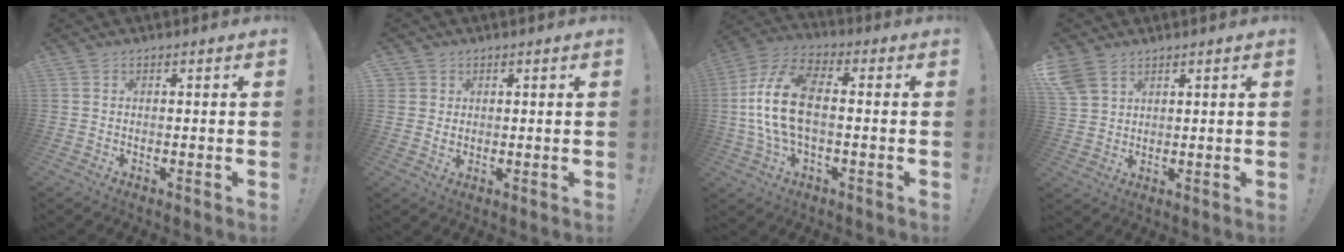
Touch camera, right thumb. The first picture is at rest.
{"total": 2.6, "force": [1.5, 2.0, 0.5], "torque": [-0.014, -0.005, 0.029]}
{"total": 15.6, "force": [-0.2, 8.2, 13.3], "torque": [-0.272, 0.008, -0.003]}
{"total": 5.8, "force": [3.8, 3.6, 2.6], "torque": [-0.064, -0.011, 0.077]}